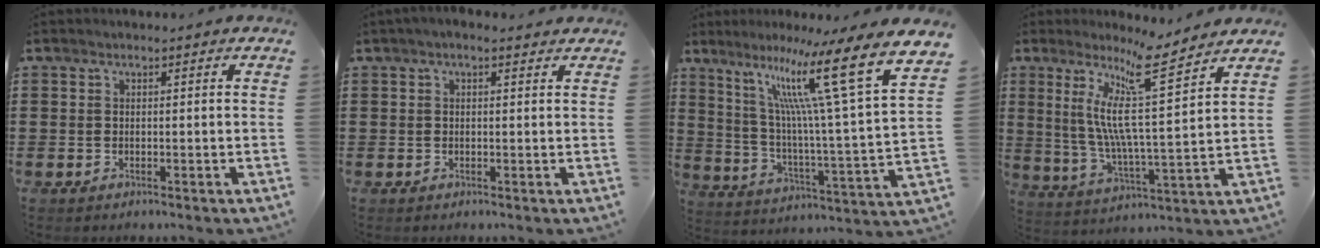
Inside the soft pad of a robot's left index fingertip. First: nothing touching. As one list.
[{"total": 1.3, "force": [0.5, 0.4, 1.1], "torque": [-0.020, 0.004, 0.009]}, {"total": 16.0, "force": [10.0, 1.0, 12.4], "torque": [-0.232, -0.075, 0.149]}, {"total": 12.5, "force": [8.3, 0.2, 9.3], "torque": [-0.186, -0.053, 0.131]}]